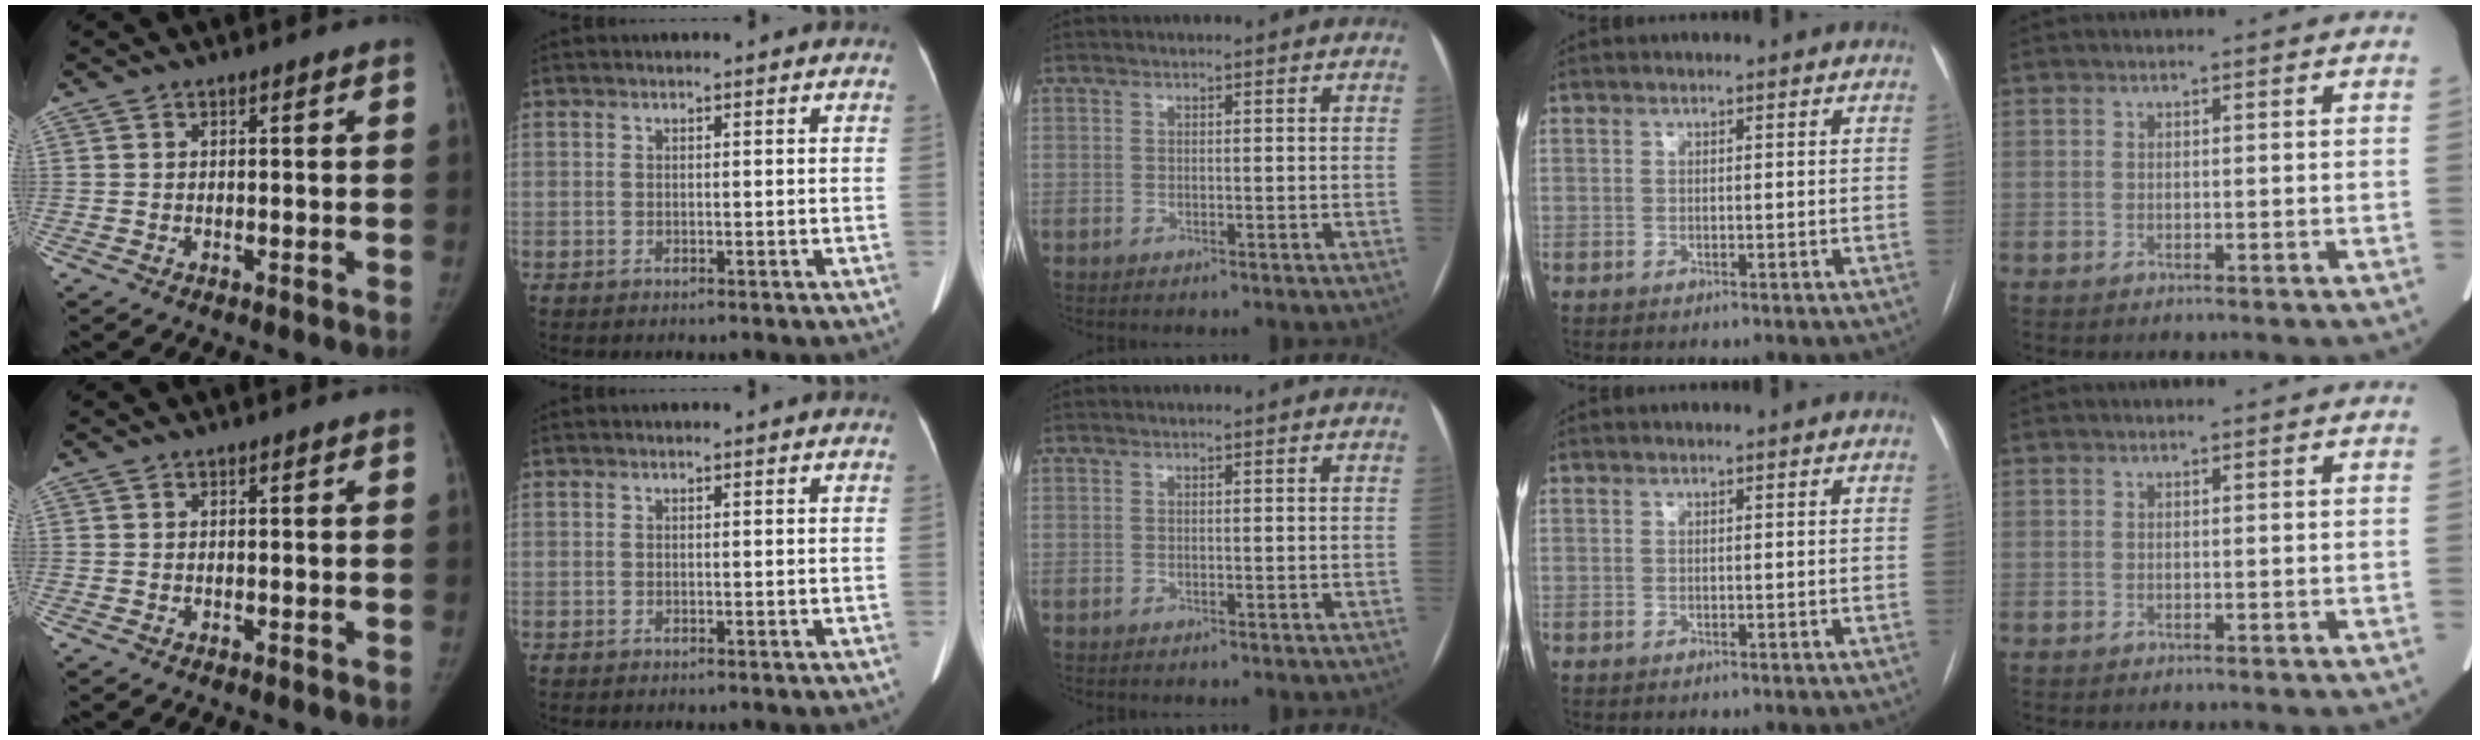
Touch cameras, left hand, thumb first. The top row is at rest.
{}